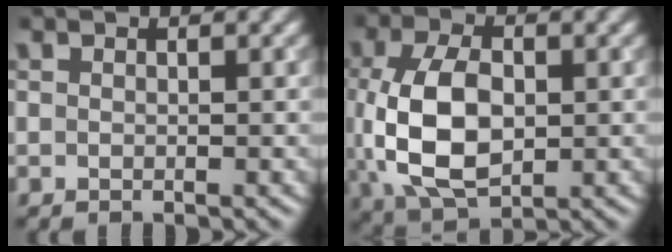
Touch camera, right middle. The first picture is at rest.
{"total": 8.9, "force": [-0.3, 5.5, 7.0], "torque": [-0.158, -0.008, -0.001]}